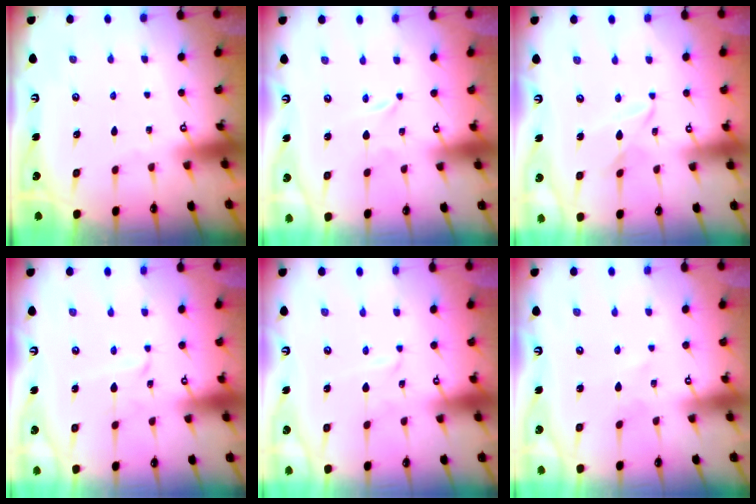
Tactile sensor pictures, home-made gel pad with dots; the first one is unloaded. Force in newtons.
{"total": 0.0}
{"total": 5.8, "press": 5.8, "slide": 0.5}
{"total": 2.7, "press": 2.7, "slide": 0.2}
{"total": 1.7, "press": 1.7, "slide": 0.2}
{"total": 1.2, "press": 1.2, "slide": 0.1}